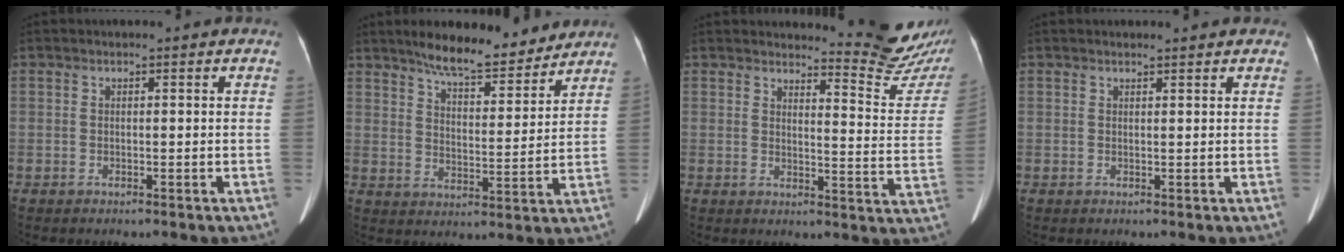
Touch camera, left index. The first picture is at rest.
{"total": 11.4, "force": [10.0, 2.6, 4.9], "torque": [-0.070, 0.003, 0.151]}
{"total": 10.5, "force": [10.4, -0.5, 0.8], "torque": [-0.005, -0.090, 0.112]}
{"total": 2.4, "force": [2.3, 0.4, 0.6], "torque": [-0.014, 0.011, 0.022]}